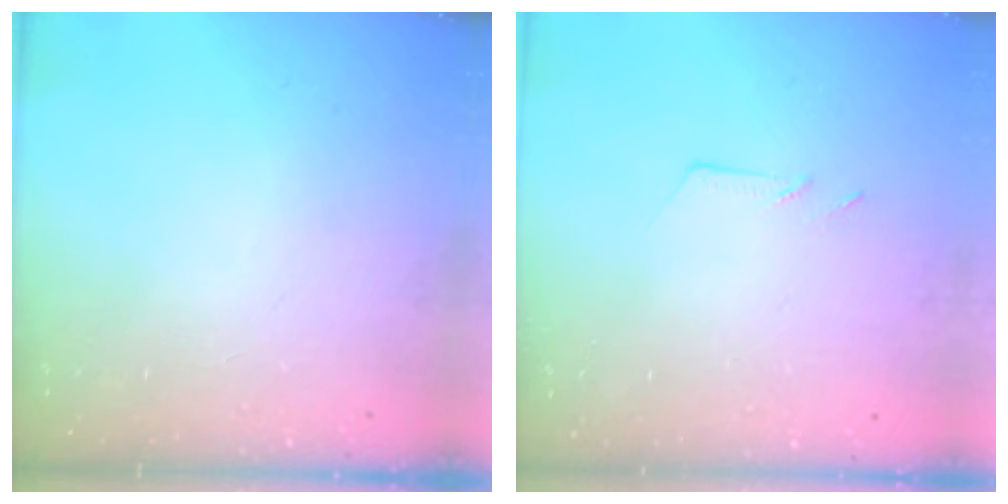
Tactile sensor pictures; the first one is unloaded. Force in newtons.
{"total": 3.3, "press": 3.3, "slide": 0.5}